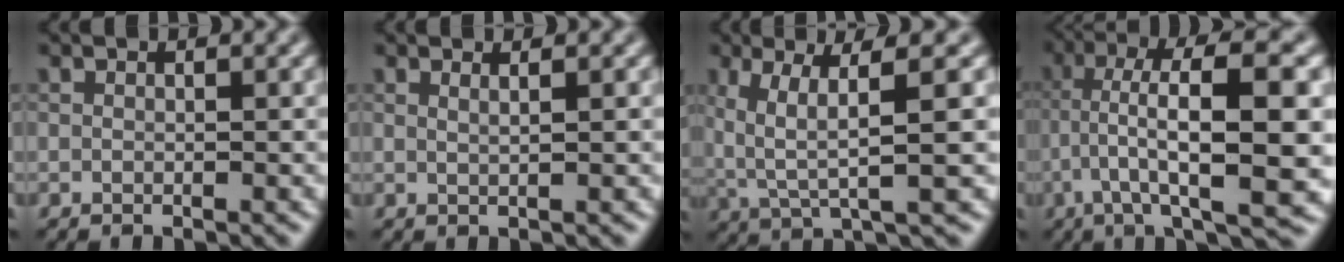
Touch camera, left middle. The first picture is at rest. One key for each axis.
{"total": 1.5, "fx": 0.8, "fy": 0.8, "fz": 1.0, "tx": -0.010, "ty": -0.009, "tz": -0.003}
{"total": 5.6, "fx": 1.2, "fy": 1.2, "fz": 5.3, "tx": -0.112, "ty": -0.013, "tz": 0.024}
{"total": 11.1, "fx": -1.5, "fy": 2.8, "fz": 10.6, "tx": -0.180, "ty": 0.012, "tz": -0.031}